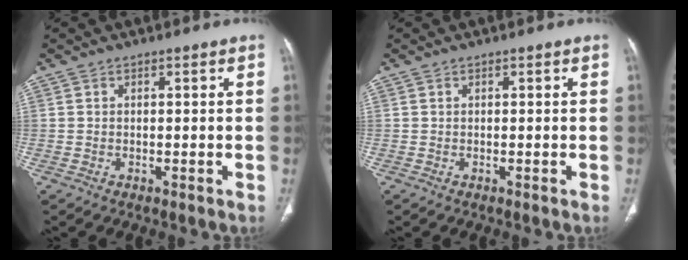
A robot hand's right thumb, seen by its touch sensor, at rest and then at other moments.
{"total": 0.0}